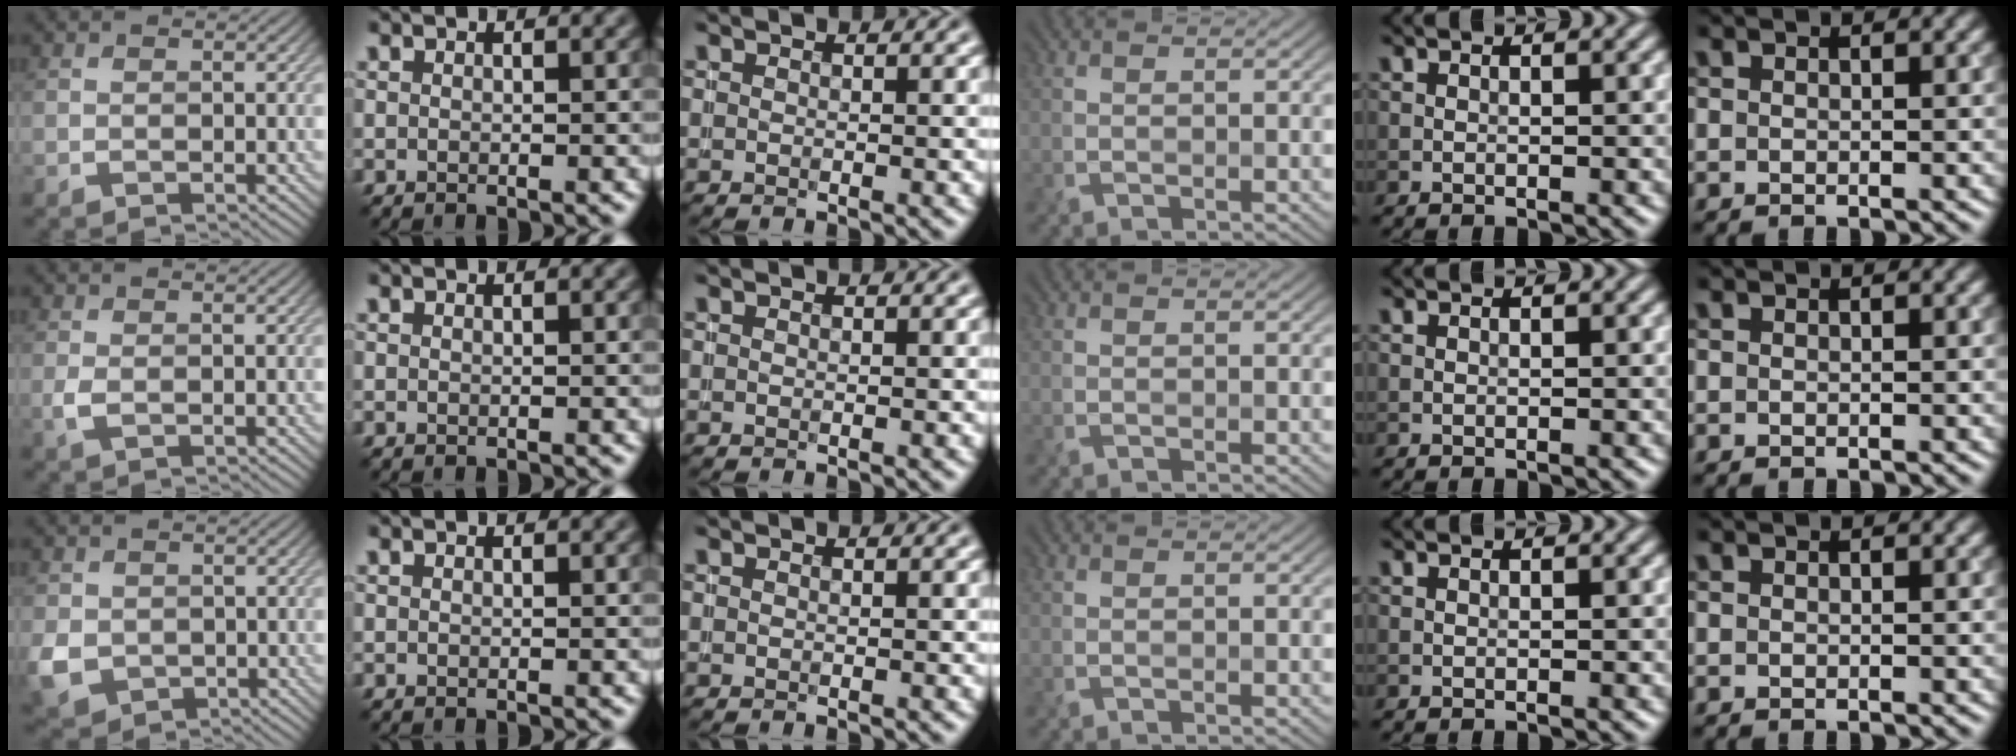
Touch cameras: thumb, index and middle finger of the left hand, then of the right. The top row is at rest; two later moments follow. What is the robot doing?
{"motion": "insert", "object": "file holder"}